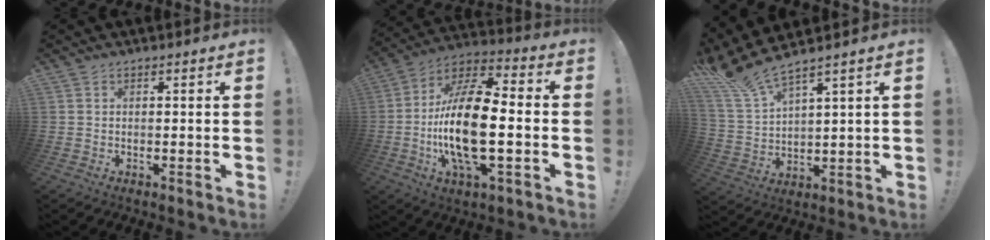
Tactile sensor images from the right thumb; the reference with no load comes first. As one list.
[{"total": 21.1, "force": [-3.2, 8.6, 19.0], "torque": [-0.379, 0.004, -0.058]}, {"total": 9.3, "force": [7.7, 1.8, 4.9], "torque": [-0.117, -0.048, 0.141]}]